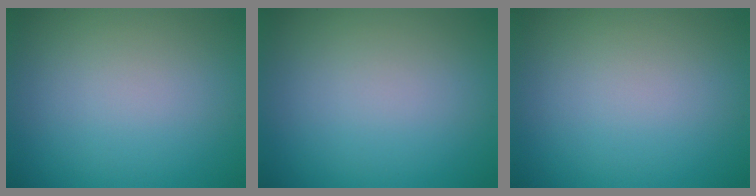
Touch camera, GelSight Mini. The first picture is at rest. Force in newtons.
{"total": 0.0}
{"total": 0.0}